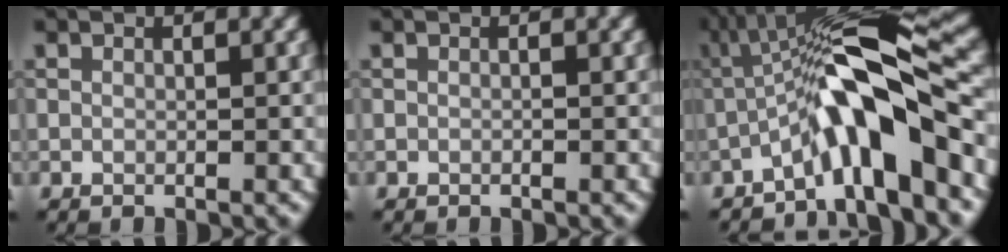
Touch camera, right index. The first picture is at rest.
{"total": 0.0}
{"total": 8.8, "force": [-2.9, 1.7, 8.1], "torque": [-0.129, 0.021, -0.057]}